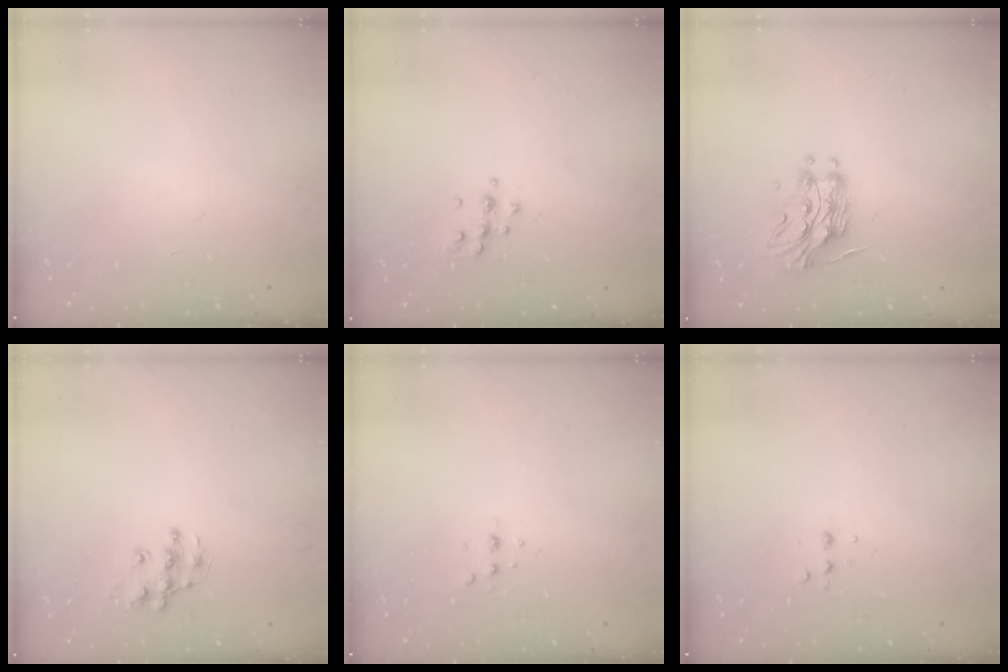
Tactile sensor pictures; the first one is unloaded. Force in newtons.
{"total": 6.3, "press": 6.2, "slide": 0.9}
{"total": 11.8, "press": 11.8, "slide": 0.6}
{"total": 9.8, "press": 9.8, "slide": 0.6}
{"total": 3.1, "press": 3.1, "slide": 0.6}
{"total": 3.6, "press": 3.5, "slide": 1.1}